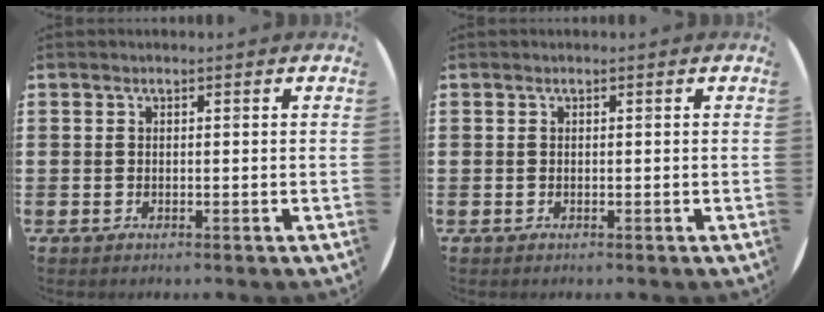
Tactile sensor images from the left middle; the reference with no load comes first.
{"total": 0.0}